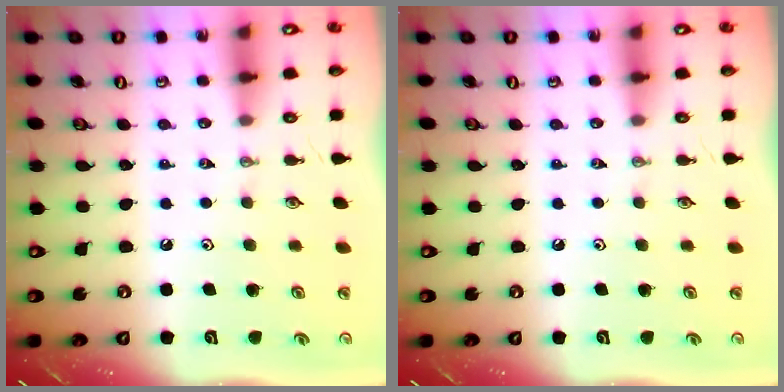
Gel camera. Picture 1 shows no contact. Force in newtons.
{"total": 0.0}